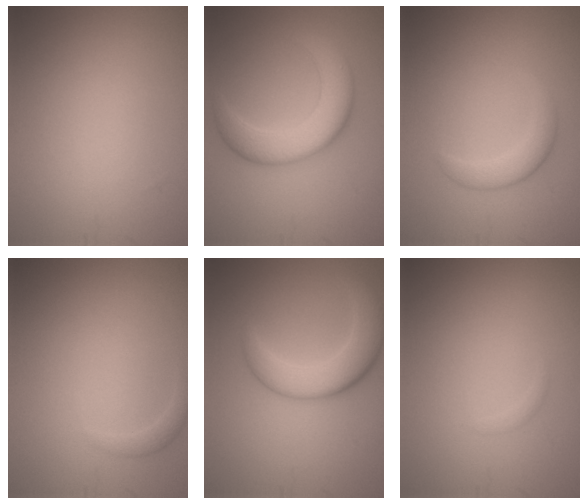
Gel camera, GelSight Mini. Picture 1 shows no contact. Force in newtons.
{"total": 6.0, "press": 6.0, "slide": 0.2}
{"total": 2.5, "press": 2.4, "slide": 0.2}
{"total": 0.9, "press": 0.9, "slide": 0.0}
{"total": 5.1, "press": 5.1, "slide": 0.2}
{"total": 0.5, "press": 0.5, "slide": 0.1}